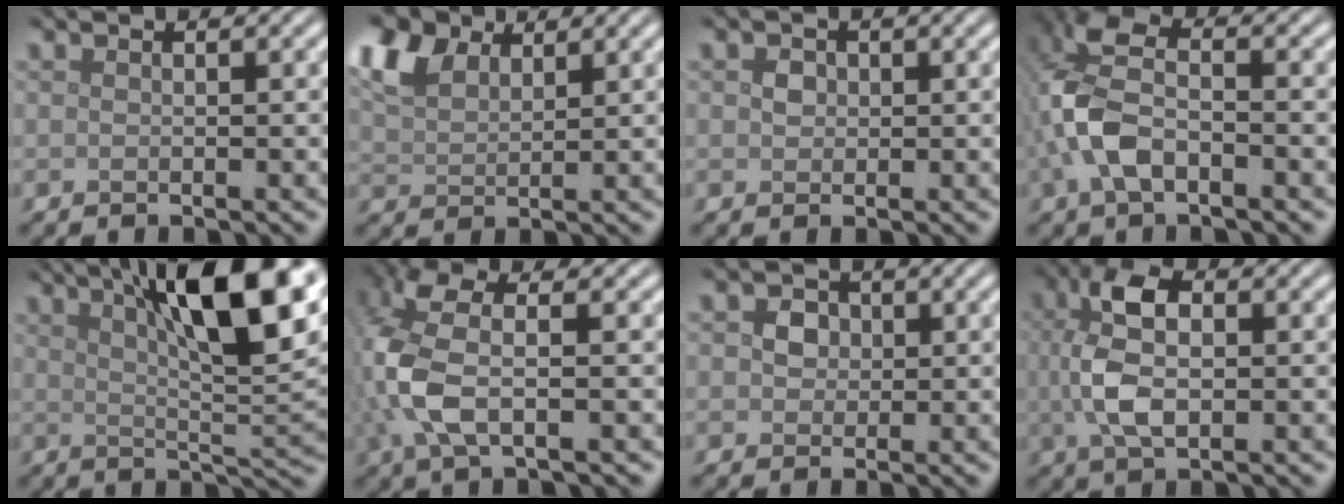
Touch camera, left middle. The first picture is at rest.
{"total": 7.1, "force": [4.5, 3.8, 4.0], "torque": [-0.113, 0.023, 0.080]}
{"total": 1.0, "force": [0.1, 1.0, 0.3], "torque": [-0.006, -0.002, 0.000]}
{"total": 6.2, "force": [-1.6, 3.3, 5.0], "torque": [-0.124, 0.011, -0.042]}
{"total": 13.1, "force": [5.8, 3.6, 11.1], "torque": [-0.153, 0.013, 0.088]}
{"total": 6.0, "force": [-0.6, 2.5, 5.4], "torque": [-0.134, 0.010, -0.017]}
{"total": 1.8, "force": [0.1, 1.6, 0.7], "torque": [-0.008, -0.002, 0.000]}
{"total": 5.8, "force": [0.4, 3.1, 4.9], "torque": [-0.109, 0.007, 0.003]}